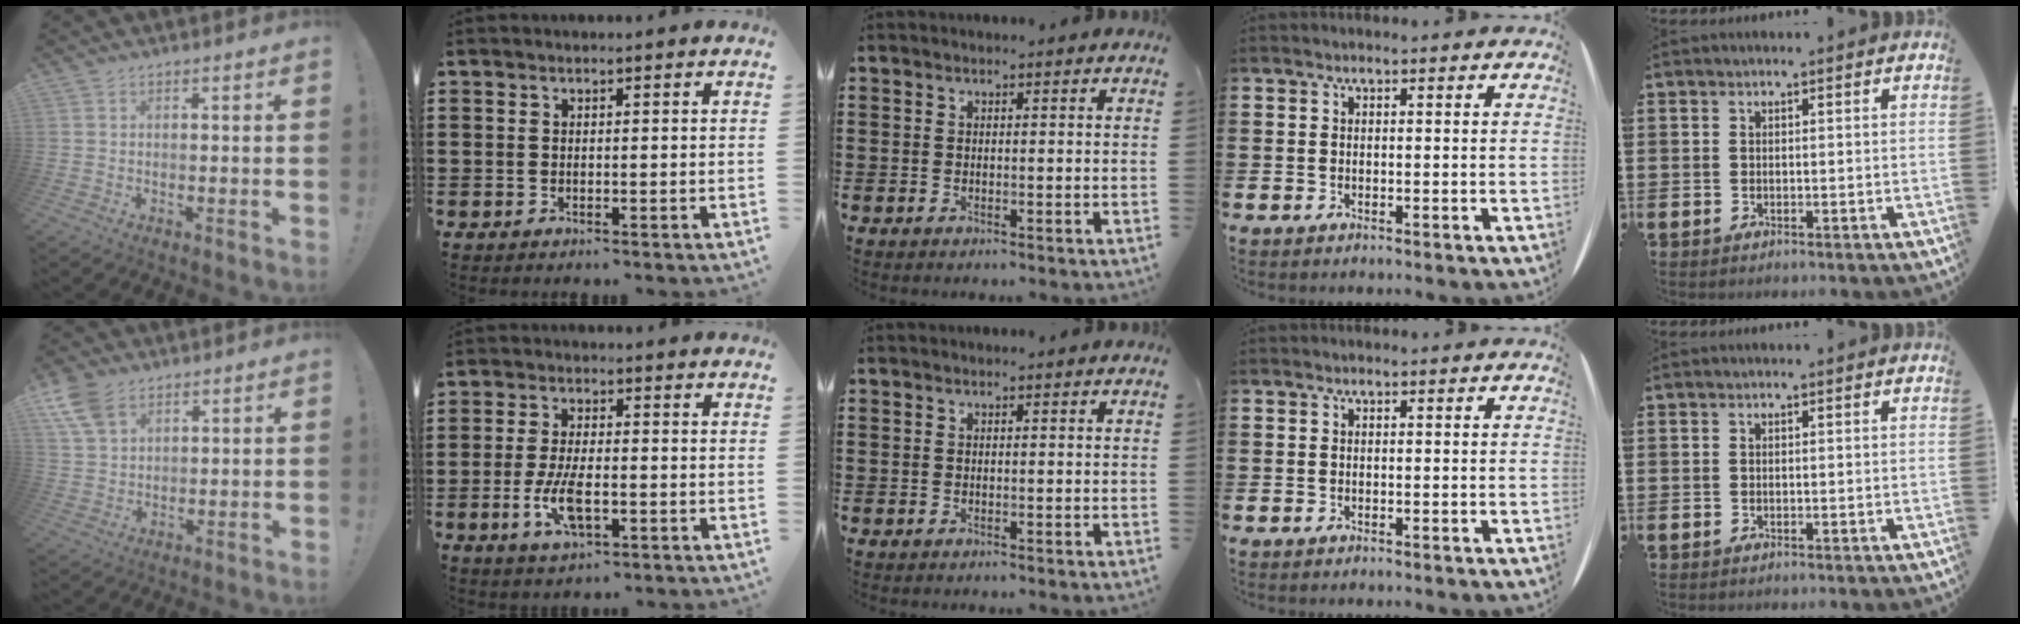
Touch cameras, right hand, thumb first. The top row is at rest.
{"thumb": {"total": 8.5, "force": [4.9, 5.2, 4.6], "torque": [-0.097, -0.012, 0.098]}, "index": {"total": 6.9, "force": [-2.1, 2.8, 5.9], "torque": [-0.140, -0.011, -0.043]}}